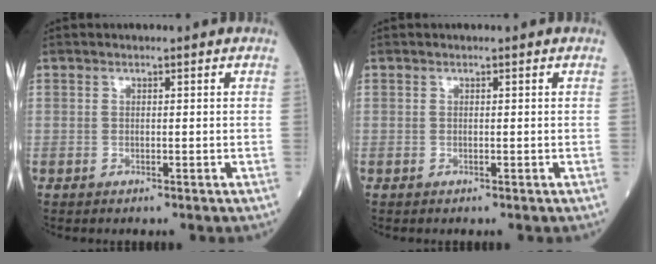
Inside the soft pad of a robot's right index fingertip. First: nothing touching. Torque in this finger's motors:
{"motor_torque": [0.00, 0.00, -0.04, -0.01]}